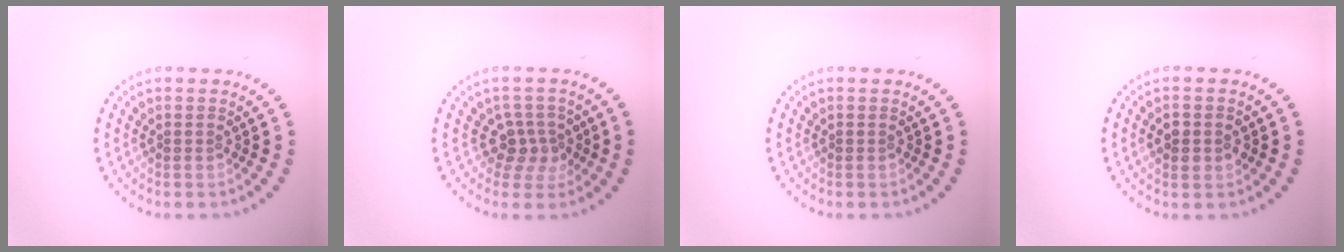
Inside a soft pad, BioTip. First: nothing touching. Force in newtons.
{"total": 2.6, "press": 1.9, "slide": 1.7}
{"total": 0.0}
{"total": 2.5, "press": 2.5, "slide": 0.1}